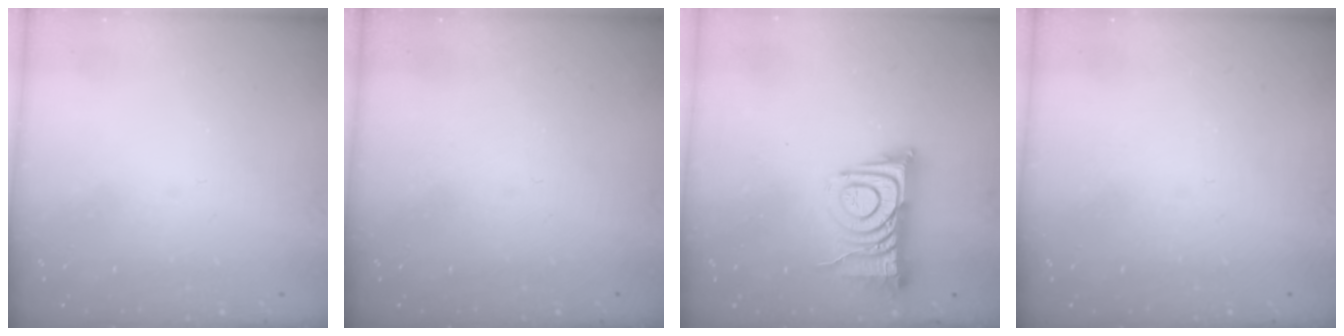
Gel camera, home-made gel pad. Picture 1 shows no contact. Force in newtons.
{"total": 0.0}
{"total": 11.4, "press": 11.3, "slide": 1.0}
{"total": 0.0}